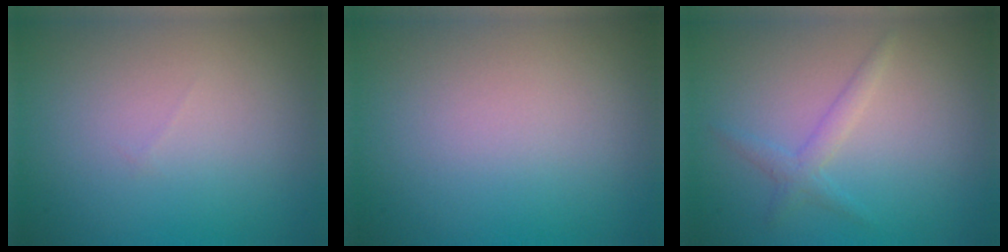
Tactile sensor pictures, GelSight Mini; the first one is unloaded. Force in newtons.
{"total": 0.0}
{"total": 1.7, "press": 1.7, "slide": 0.1}